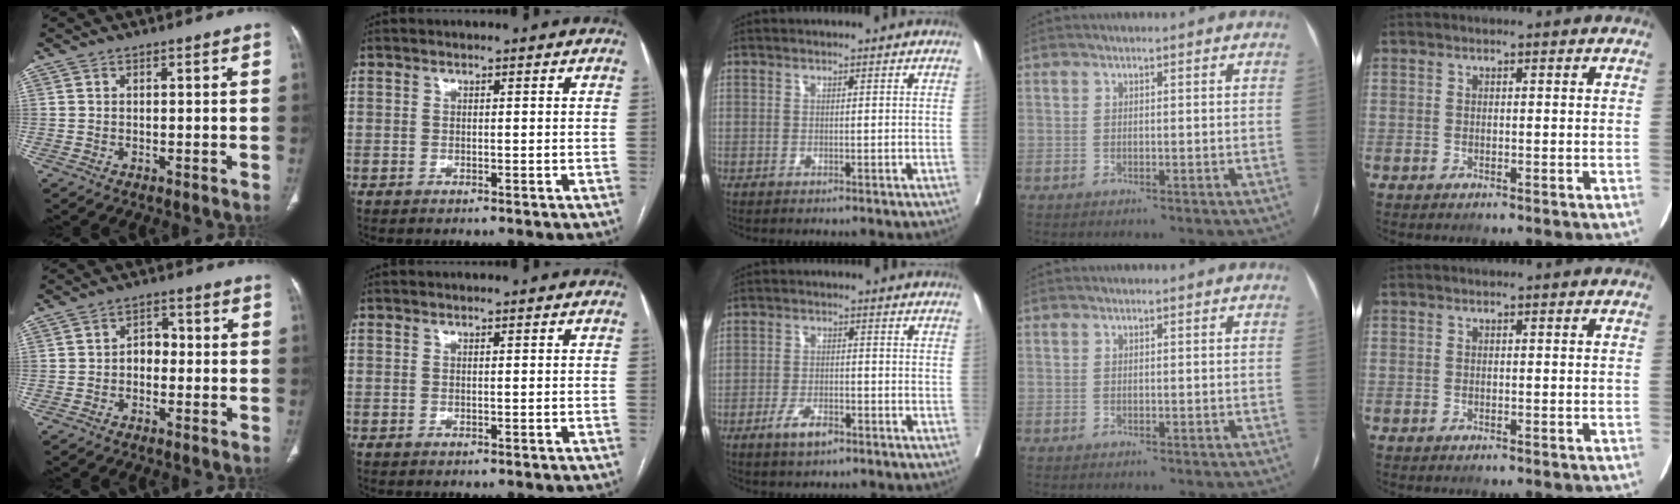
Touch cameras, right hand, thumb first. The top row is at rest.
{"thumb": {"total": 3.5, "force": [-0.8, 2.7, 2.1], "torque": [-0.013, 0.019, -0.023]}, "middle": {"total": 4.2, "force": [-2.6, 1.5, 2.9], "torque": [-0.057, 0.000, -0.045]}}